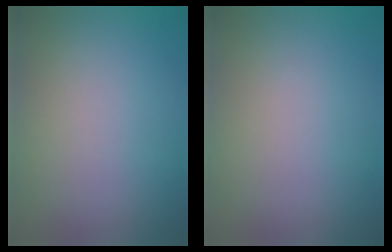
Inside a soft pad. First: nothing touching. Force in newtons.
{"total": 0.0}